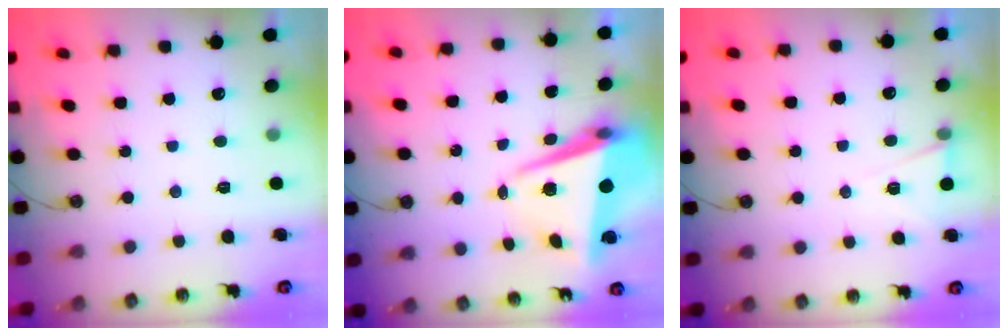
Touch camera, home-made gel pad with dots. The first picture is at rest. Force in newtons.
{"total": 8.1, "press": 7.8, "slide": 2.3}
{"total": 5.4, "press": 3.1, "slide": 4.5}